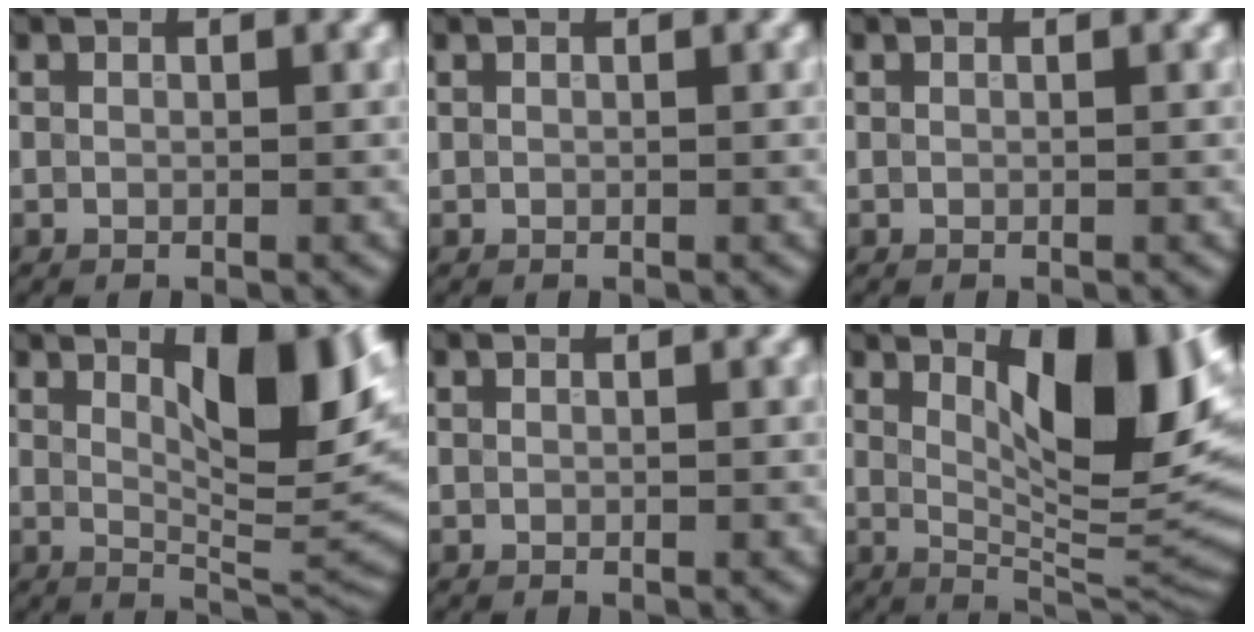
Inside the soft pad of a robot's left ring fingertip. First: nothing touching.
{"total": 0.0}
{"total": 0.0}
{"total": 8.8, "force": [3.1, 2.8, 7.8], "torque": [-0.110, -0.004, 0.051]}
{"total": 0.0}
{"total": 10.9, "force": [3.4, 3.8, 9.6], "torque": [-0.129, -0.002, 0.057]}